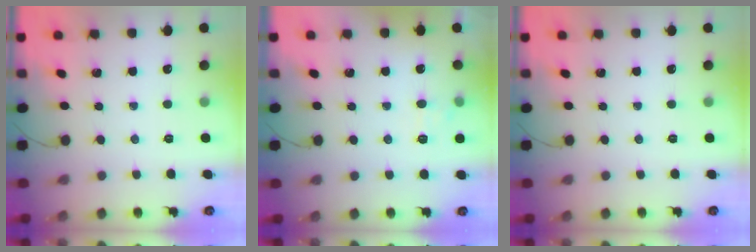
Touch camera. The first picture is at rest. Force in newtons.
{"total": 7.0, "press": 6.8, "slide": 1.5}
{"total": 0.0}